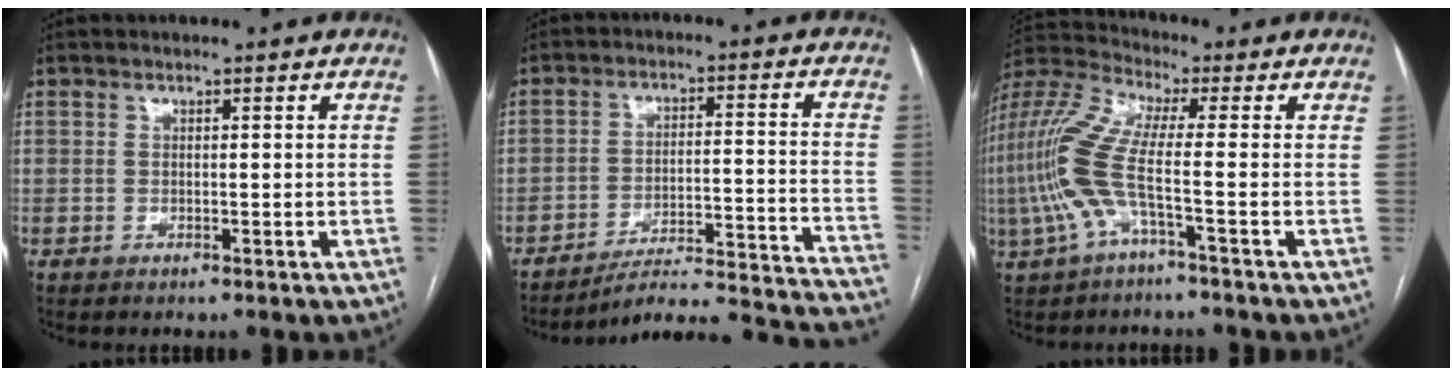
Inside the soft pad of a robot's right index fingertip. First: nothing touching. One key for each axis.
{"total": 22.6, "fx": -21.6, "fy": -0.5, "fz": 6.6, "tx": -0.028, "ty": 0.003, "tz": -0.287}
{"total": 10.7, "fx": -2.3, "fy": 1.2, "fz": 10.4, "tx": -0.249, "ty": 0.016, "tz": -0.057}